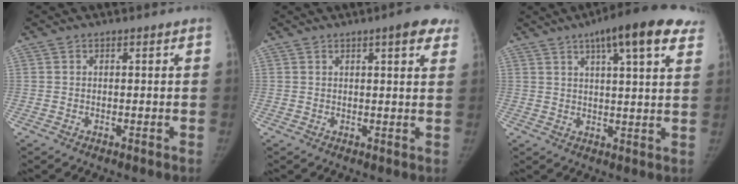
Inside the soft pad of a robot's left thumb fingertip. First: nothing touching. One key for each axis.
{"total": 6.0, "fx": 3.6, "fy": 1.4, "fz": 4.5, "tx": -0.037, "ty": -0.006, "tz": 0.041}
{"total": 16.0, "fx": 9.5, "fy": 3.8, "fz": 12.3, "tx": -0.155, "ty": -0.010, "tz": 0.126}